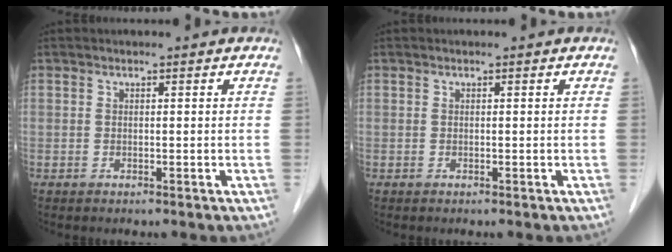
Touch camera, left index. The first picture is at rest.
{"total": 0.0}